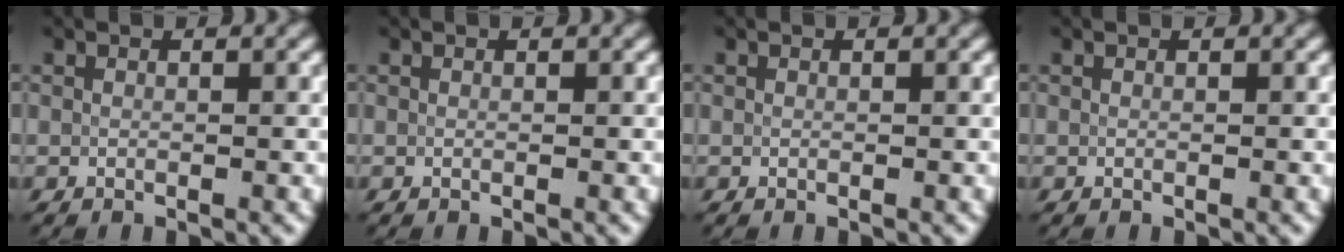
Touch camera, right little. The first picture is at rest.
{"total": 0.0}
{"total": 0.0}
{"total": 0.0}